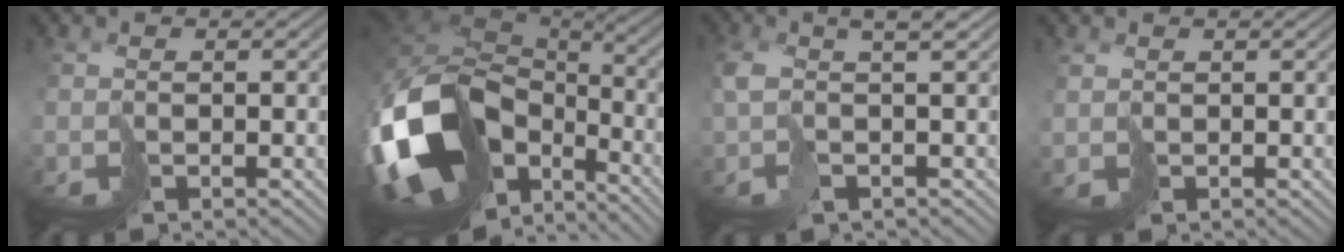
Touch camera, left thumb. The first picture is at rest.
{"total": 19.1, "force": [-5.7, 13.4, 12.3], "torque": [-0.319, -0.041, -0.079]}
{"total": 5.8, "force": [1.0, 1.7, 5.5], "torque": [-0.097, 0.009, 0.011]}
{"total": 0.9, "force": [0.8, 0.3, -0.3], "torque": [0.006, 0.000, 0.018]}